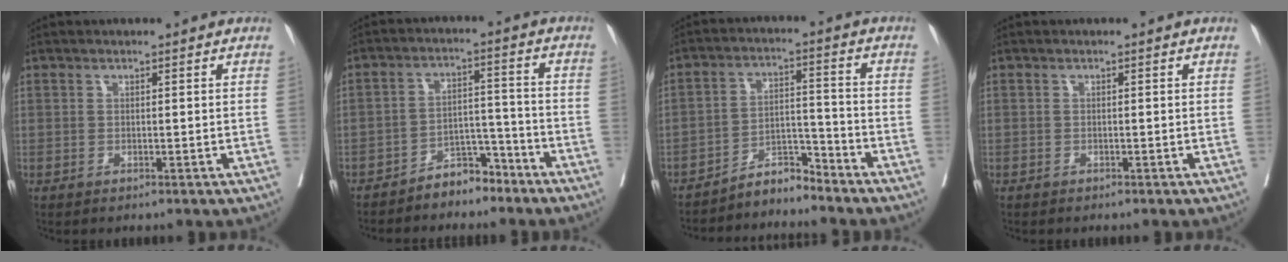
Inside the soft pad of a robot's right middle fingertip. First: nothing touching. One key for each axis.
{"total": 5.6, "fx": -4.8, "fy": 2.3, "fz": 1.6, "tx": -0.022, "ty": 0.013, "tz": -0.081}
{"total": 5.0, "fx": -4.9, "fy": 0.3, "fz": 0.4, "tx": 0.001, "ty": 0.008, "tz": -0.086}
{"total": 0.6, "fx": -0.4, "fy": 0.5, "fz": -0.1, "tx": -0.001, "ty": 0.005, "tz": -0.008}